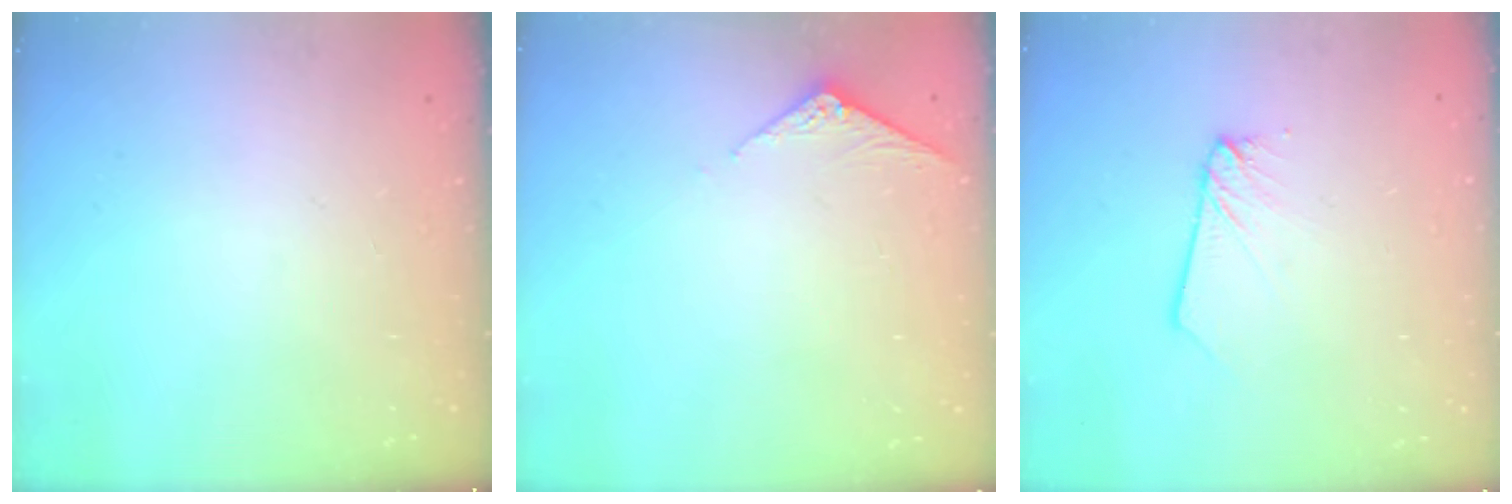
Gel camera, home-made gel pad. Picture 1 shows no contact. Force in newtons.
{"total": 3.7, "press": 3.7, "slide": 0.4}
{"total": 2.0, "press": 2.0, "slide": 0.2}